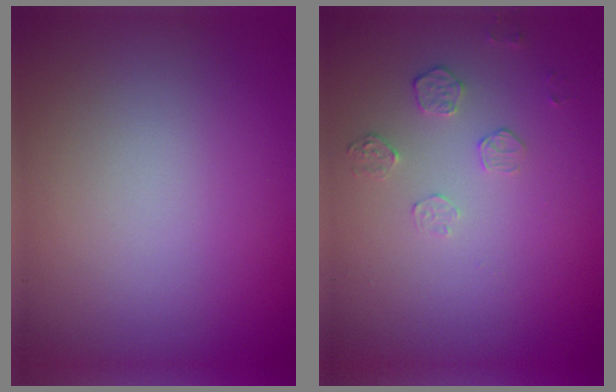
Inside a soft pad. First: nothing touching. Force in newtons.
{"total": 1.5, "press": 0.8, "slide": 1.3}